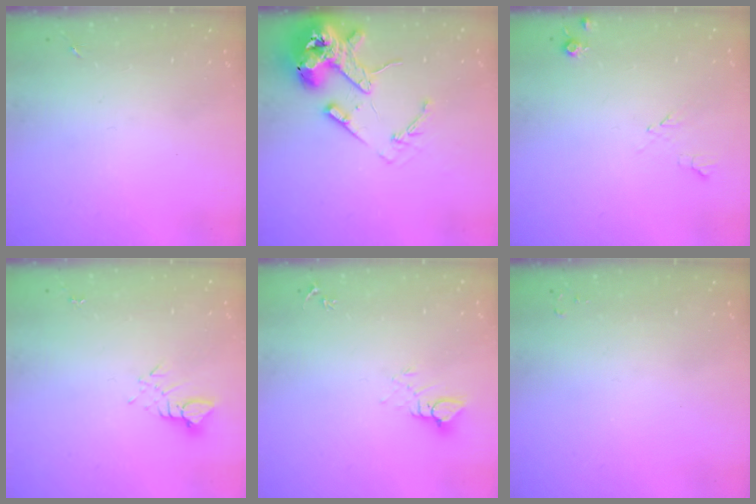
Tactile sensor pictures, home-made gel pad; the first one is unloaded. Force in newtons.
{"total": 14.8, "press": 14.6, "slide": 2.1}
{"total": 5.8, "press": 5.8, "slide": 0.8}
{"total": 3.1, "press": 3.1, "slide": 0.2}
{"total": 4.3, "press": 4.3, "slide": 0.3}
{"total": 2.0, "press": 2.0, "slide": 0.3}